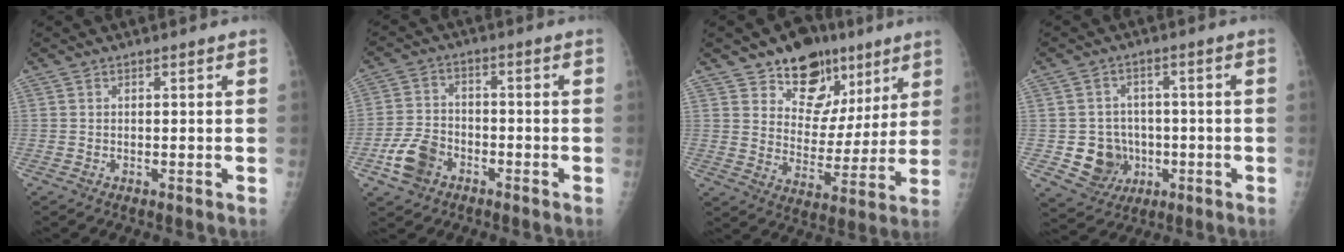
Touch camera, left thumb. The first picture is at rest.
{"total": 7.7, "force": [-3.8, 5.4, 3.9], "torque": [-0.073, 0.019, -0.070]}
{"total": 15.4, "force": [9.5, 10.2, 6.4], "torque": [-0.036, -0.038, 0.150]}
{"total": 8.7, "force": [-1.7, 8.0, 3.0], "torque": [-0.015, 0.010, -0.017]}